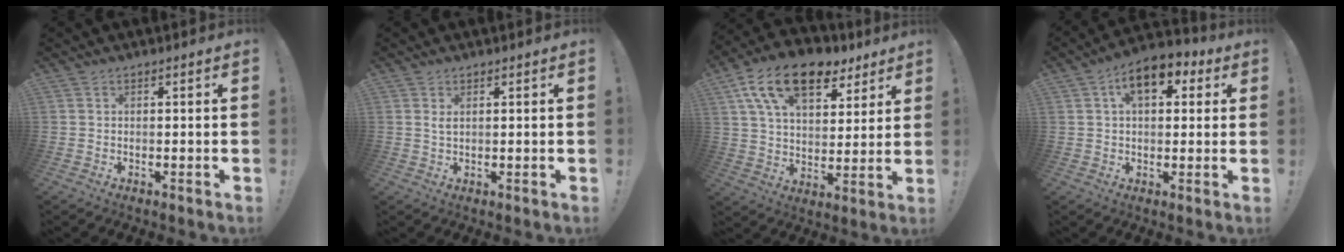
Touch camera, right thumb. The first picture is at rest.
{"total": 1.5, "force": [0.7, 0.5, 1.3], "torque": [-0.017, -0.002, 0.010]}
{"total": 17.9, "force": [10.2, 9.8, 11.0], "torque": [-0.179, -0.053, 0.182]}
{"total": 10.1, "force": [4.4, 5.6, 7.1], "torque": [-0.097, -0.013, 0.075]}